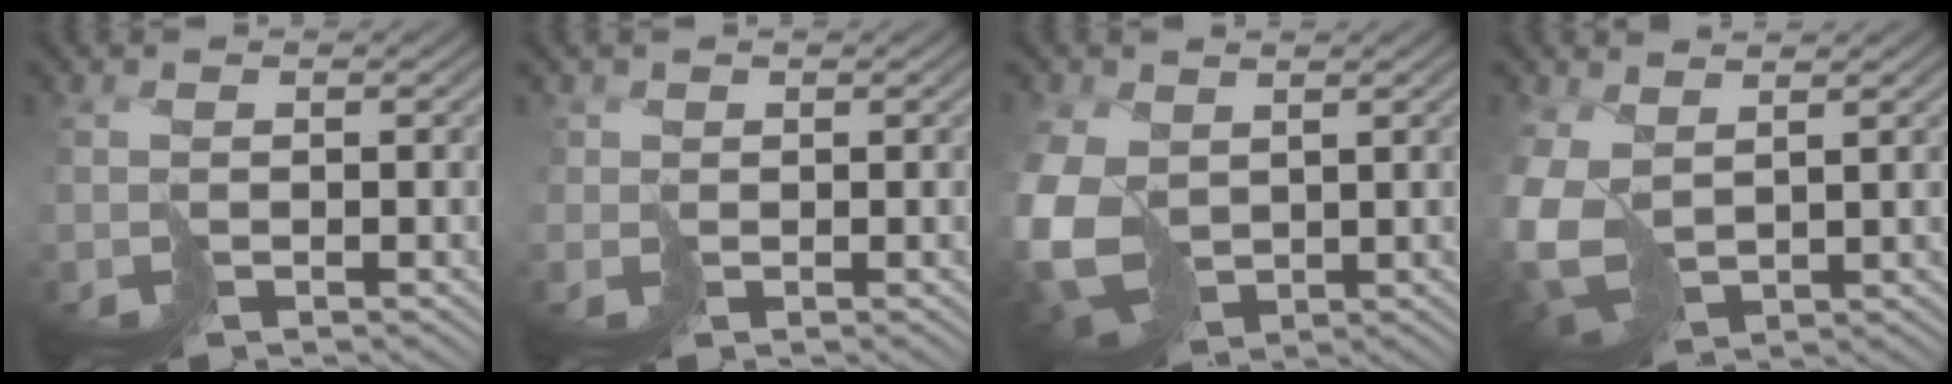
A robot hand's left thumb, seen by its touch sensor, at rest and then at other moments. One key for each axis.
{"total": 1.2, "fx": 0.1, "fy": 1.1, "fz": -0.4, "tx": 0.009, "ty": -0.004, "tz": 0.003}
{"total": 10.3, "fx": -0.2, "fy": 7.8, "fz": 6.8, "tx": -0.211, "ty": -0.030, "tz": 0.005}
{"total": 7.2, "fx": 0.5, "fy": 5.1, "fz": 5.0, "tx": -0.156, "ty": -0.023, "tz": 0.021}